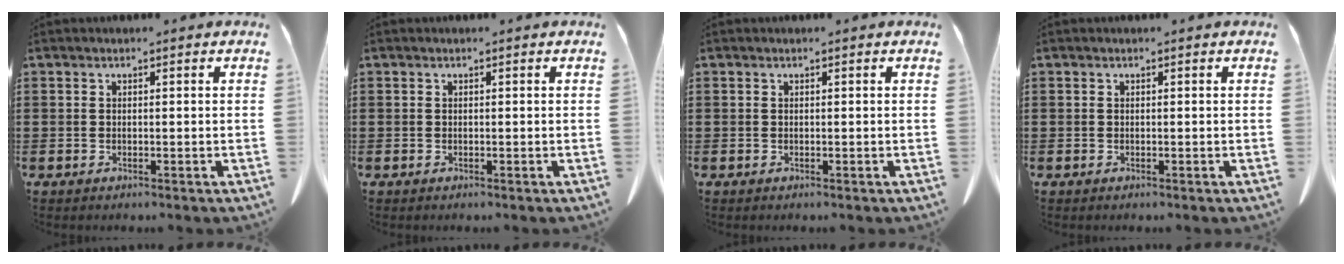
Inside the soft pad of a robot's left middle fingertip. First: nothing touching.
{"total": 0.0}
{"total": 0.0}
{"total": 0.0}